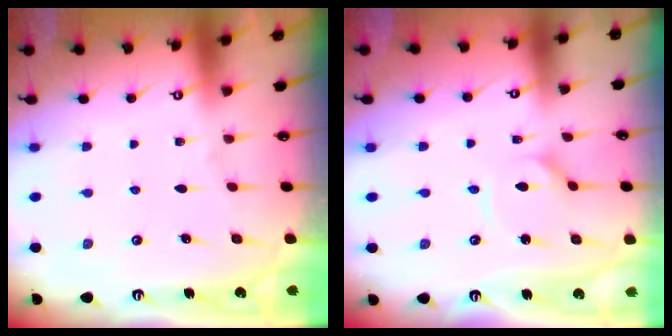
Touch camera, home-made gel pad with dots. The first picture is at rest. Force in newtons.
{"total": 2.4, "press": 2.4, "slide": 0.3}